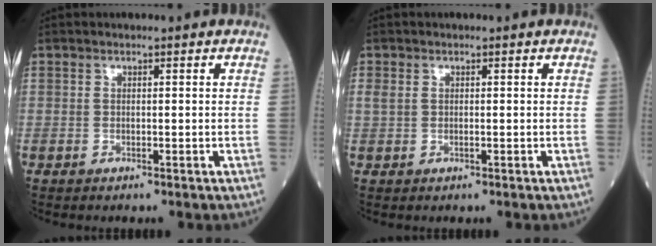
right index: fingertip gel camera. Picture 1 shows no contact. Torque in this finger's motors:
{"motor_torque": [0.50, 0.10, 0.18, 0.04]}